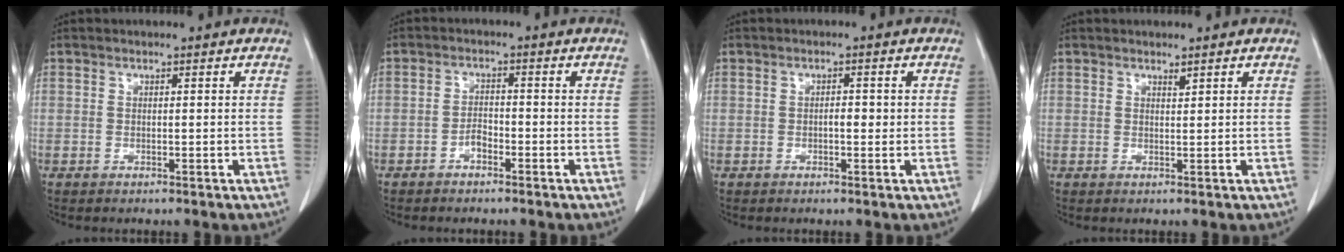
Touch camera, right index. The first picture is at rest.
{"total": 2.1, "force": [-1.4, 0.9, 1.2], "torque": [-0.020, 0.005, -0.025]}
{"total": 1.7, "force": [-0.1, 0.7, 1.5], "torque": [-0.026, 0.003, -0.002]}
{"total": 0.7, "force": [0.6, 0.0, 0.3], "torque": [-0.009, -0.005, 0.011]}